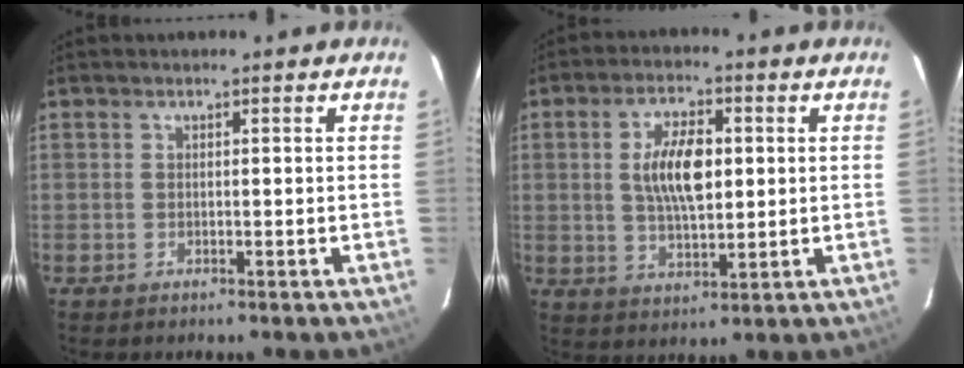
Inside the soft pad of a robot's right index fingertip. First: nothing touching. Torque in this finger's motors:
{"motor_torque": [0.63, -0.14, 0.31, 0.13]}